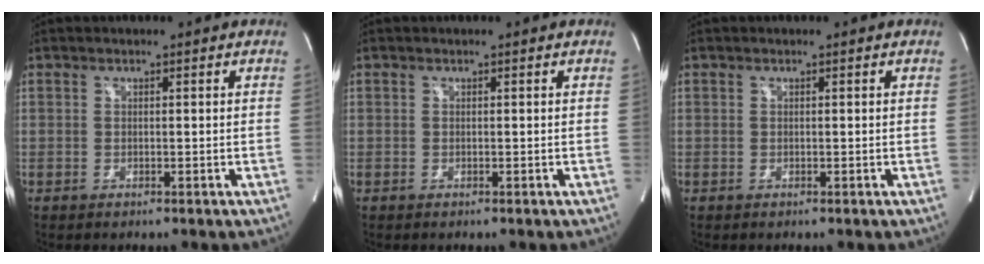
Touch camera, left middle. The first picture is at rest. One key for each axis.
{"total": 0.0}
{"total": 0.0}